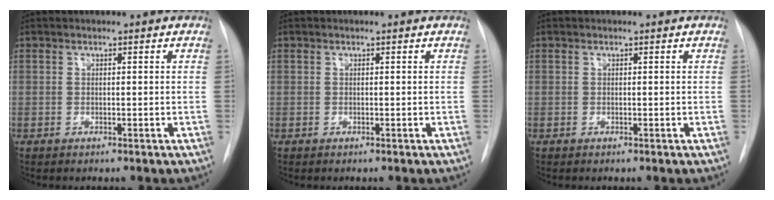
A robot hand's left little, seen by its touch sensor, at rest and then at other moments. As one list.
[{"total": 0.0}, {"total": 0.0}]